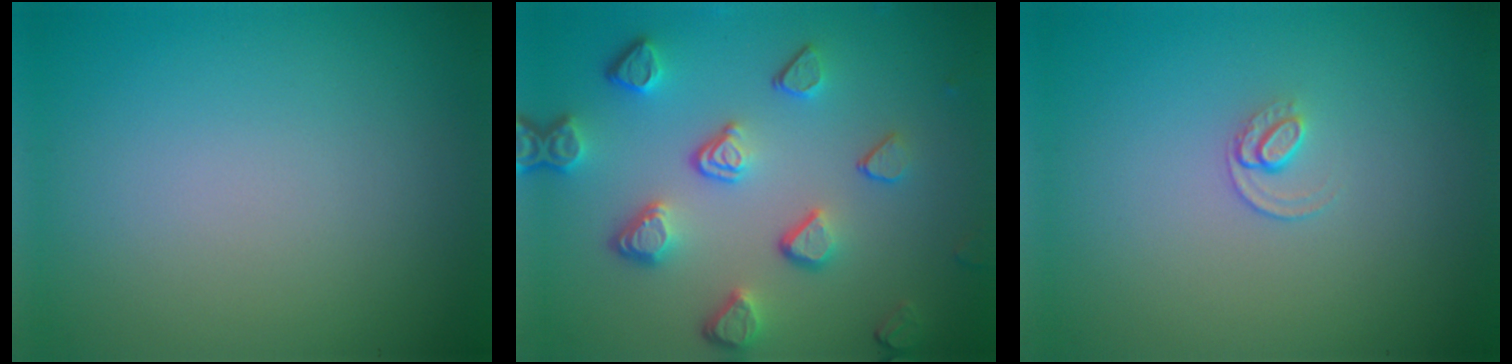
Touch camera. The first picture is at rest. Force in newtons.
{"total": 5.1, "press": 3.8, "slide": 3.3}
{"total": 1.0, "press": 0.6, "slide": 0.8}